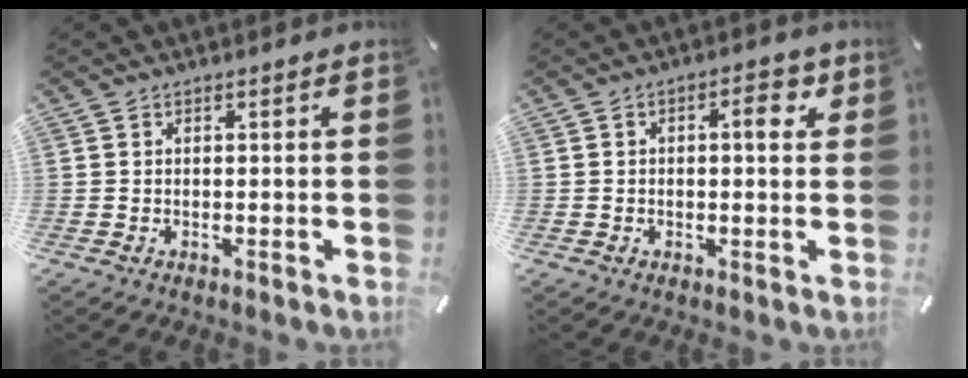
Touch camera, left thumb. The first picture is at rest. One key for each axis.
{"total": 5.1, "fx": 1.1, "fy": 2.4, "fz": 4.3, "tx": -0.055, "ty": -0.001, "tz": 0.009}